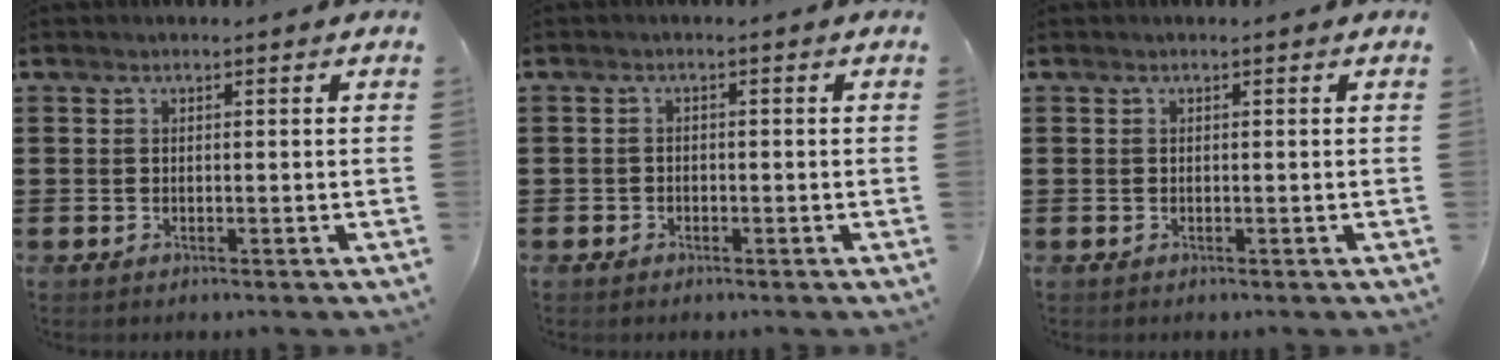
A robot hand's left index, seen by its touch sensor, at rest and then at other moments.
{"total": 1.0, "force": [-0.8, 0.6, 0.0], "torque": [-0.003, 0.003, -0.019]}
{"total": 0.0}